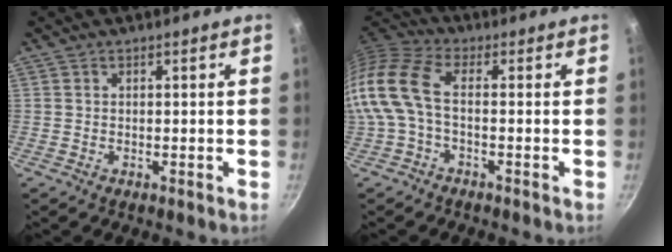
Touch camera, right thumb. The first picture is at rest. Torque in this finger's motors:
{"motor_torque": [1.75, 2.33, 1.33, -1.27, 0.37]}